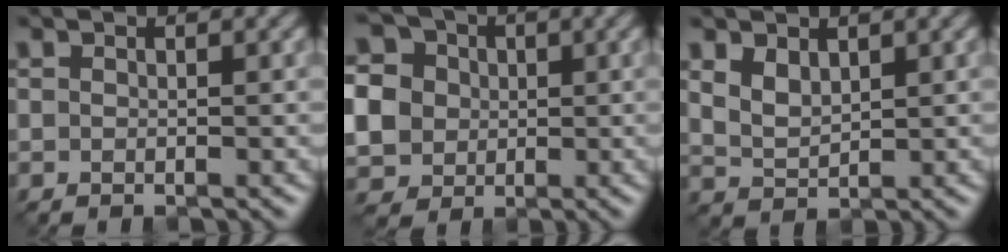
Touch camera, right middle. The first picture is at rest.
{"total": 10.3, "force": [0.5, 9.5, 4.1], "torque": [-0.120, 0.012, -0.010]}
{"total": 2.4, "force": [1.4, 1.4, 1.4], "torque": [-0.033, -0.005, 0.035]}